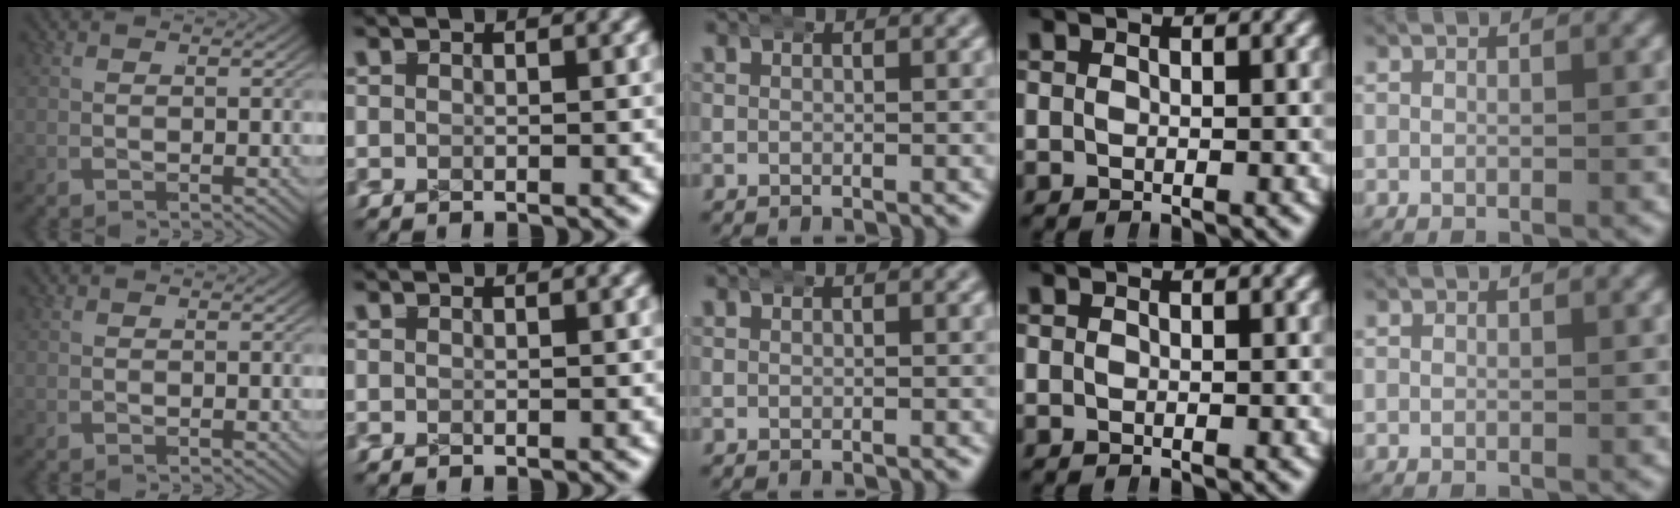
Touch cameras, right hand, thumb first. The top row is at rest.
{}